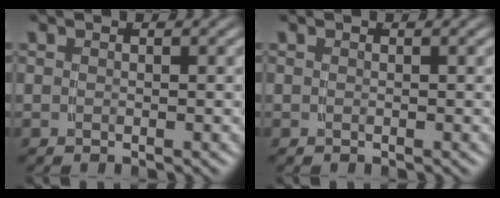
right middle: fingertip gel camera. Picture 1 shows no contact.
{"total": 0.0}